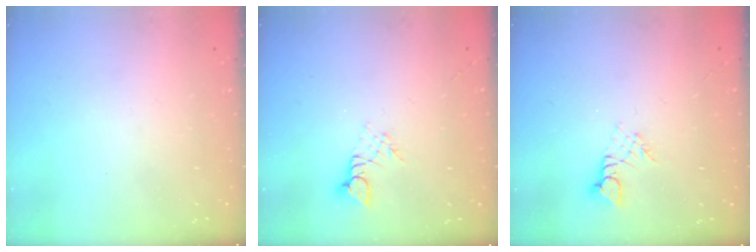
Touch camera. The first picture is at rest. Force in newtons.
{"total": 2.7, "press": 2.7, "slide": 0.4}
{"total": 2.3, "press": 2.3, "slide": 0.2}